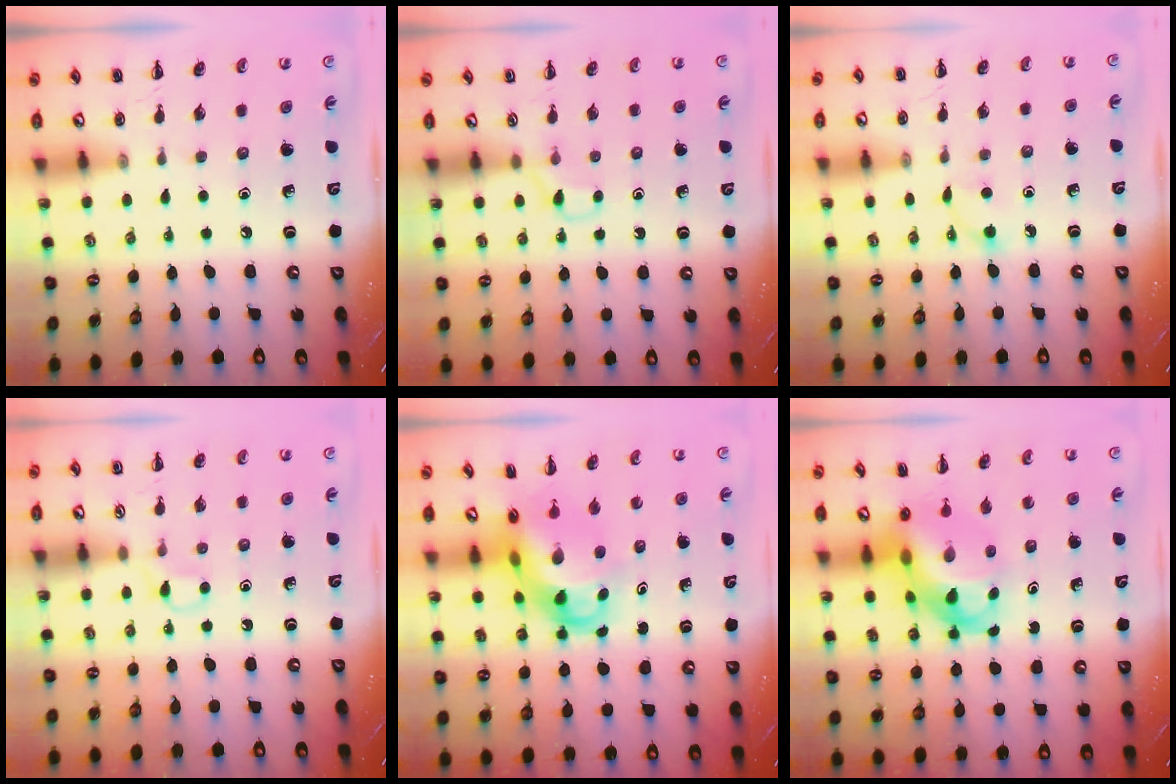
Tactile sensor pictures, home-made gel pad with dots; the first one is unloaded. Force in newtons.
{"total": 2.8, "press": 2.5, "slide": 1.1}
{"total": 2.8, "press": 2.7, "slide": 0.9}
{"total": 2.6, "press": 2.5, "slide": 0.9}
{"total": 5.7, "press": 5.5, "slide": 1.5}
{"total": 9.7, "press": 9.3, "slide": 2.8}